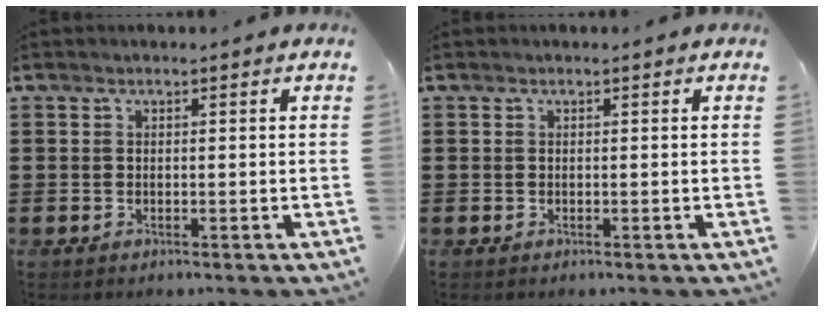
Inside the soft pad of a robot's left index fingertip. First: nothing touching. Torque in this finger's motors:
{"motor_torque": [0.01, -0.01, 0.00, 0.00]}